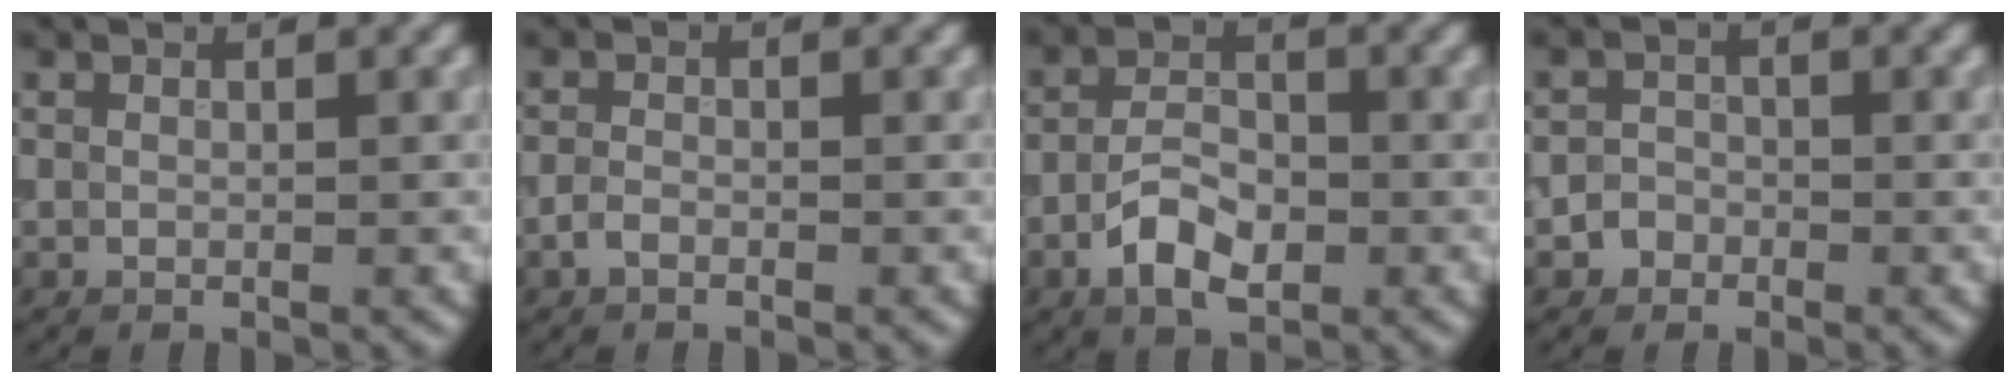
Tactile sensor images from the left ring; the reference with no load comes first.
{"total": 1.2, "force": [-0.8, 0.6, 0.6], "torque": [-0.014, 0.001, -0.021]}
{"total": 4.5, "force": [-2.0, 2.4, 3.3], "torque": [-0.060, 0.004, -0.045]}
{"total": 1.5, "force": [-0.9, 1.3, 0.1], "torque": [0.009, 0.003, -0.020]}